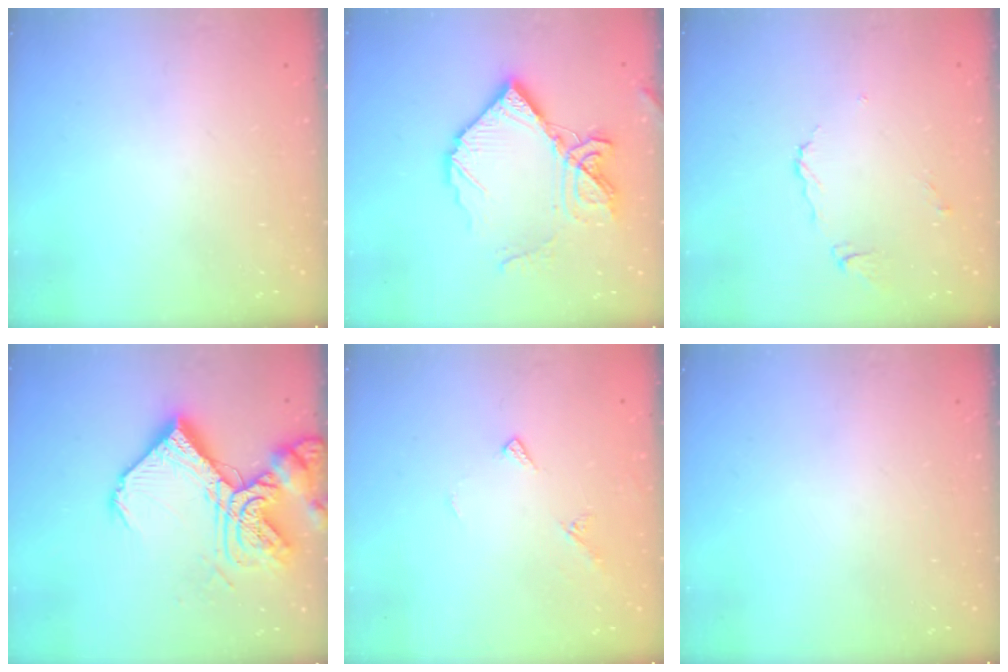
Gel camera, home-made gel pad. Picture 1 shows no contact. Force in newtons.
{"total": 16.4, "press": 16.4, "slide": 1.6}
{"total": 5.3, "press": 5.3, "slide": 0.3}
{"total": 20.9, "press": 20.8, "slide": 2.3}
{"total": 6.4, "press": 6.4, "slide": 0.7}
{"total": 0.0}